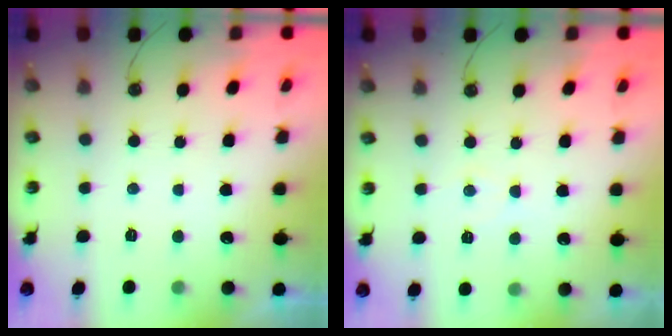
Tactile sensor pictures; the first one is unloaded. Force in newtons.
{"total": 4.1, "press": 4.1, "slide": 0.6}